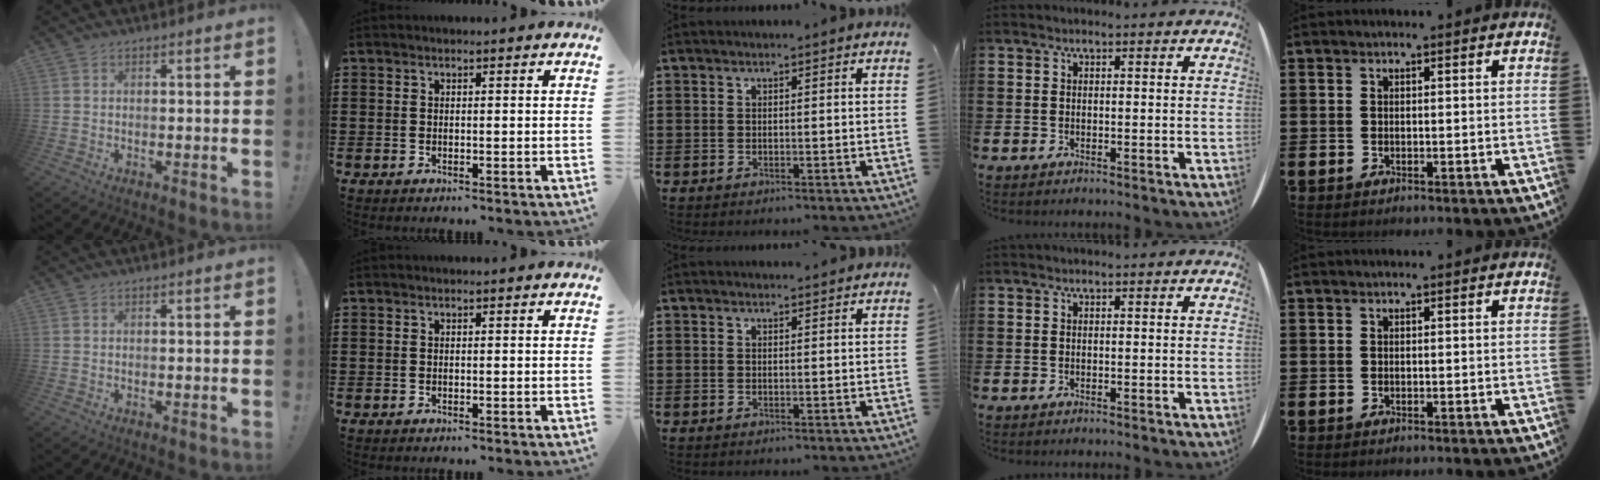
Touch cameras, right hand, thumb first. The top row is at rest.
{"middle": {"total": 0.9, "force": [0.9, 0.1, 0.2], "torque": [0.002, -0.004, 0.015]}}